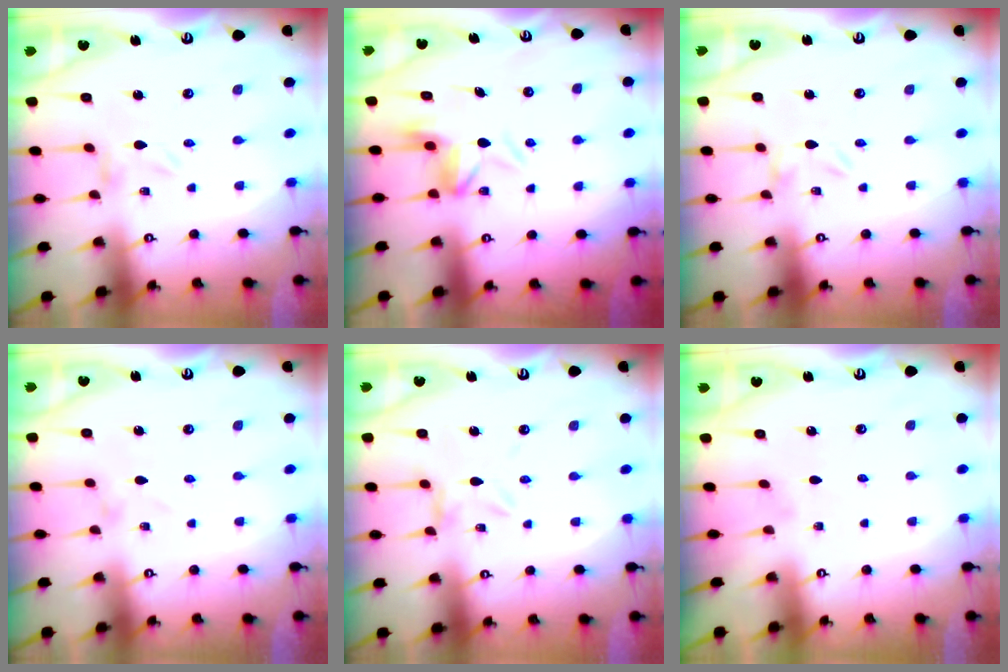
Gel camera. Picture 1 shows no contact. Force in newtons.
{"total": 6.2, "press": 6.2, "slide": 0.4}
{"total": 0.0}
{"total": 1.7, "press": 1.6, "slide": 0.3}
{"total": 4.7, "press": 4.7, "slide": 0.4}
{"total": 0.0}